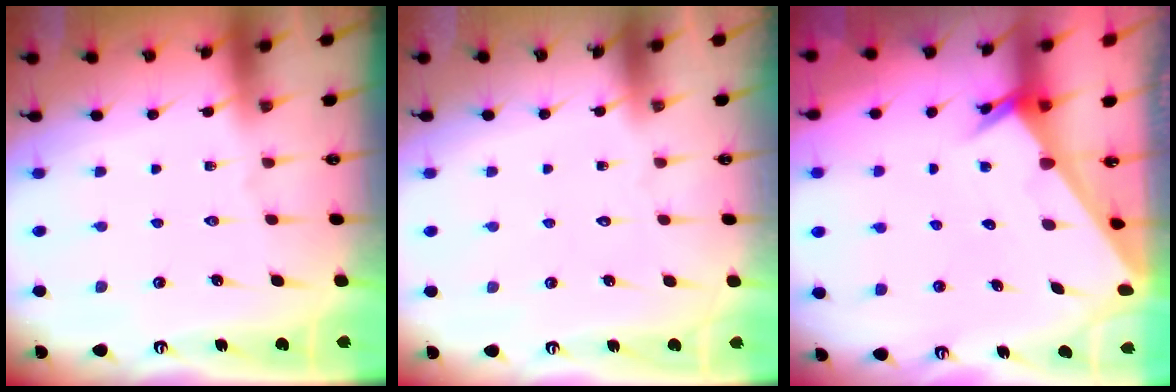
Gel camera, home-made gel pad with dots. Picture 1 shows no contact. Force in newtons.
{"total": 1.6, "press": 1.5, "slide": 0.1}
{"total": 2.2, "press": 2.2, "slide": 0.1}